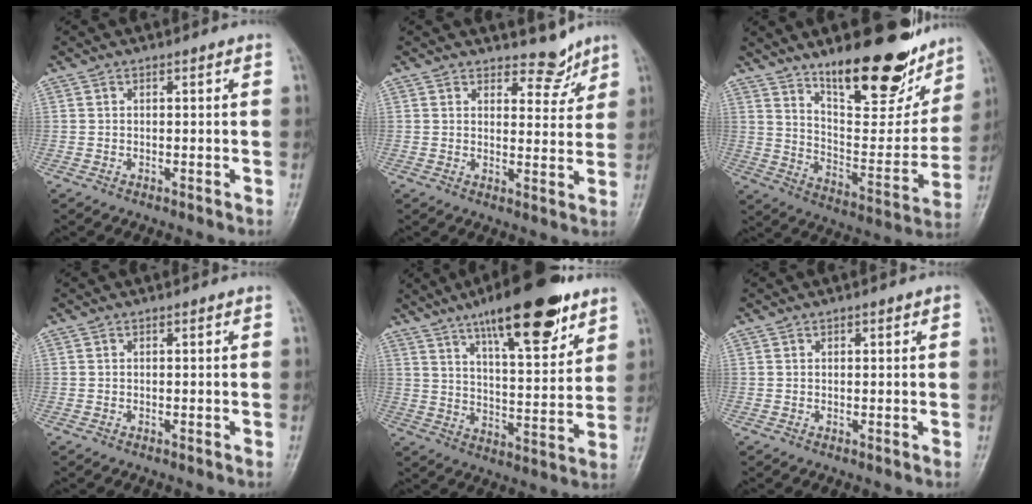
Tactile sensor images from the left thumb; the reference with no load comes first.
{"total": 4.8, "force": [4.2, 2.2, 1.0], "torque": [0.012, -0.036, 0.060]}
{"total": 23.0, "force": [15.8, 8.4, 14.4], "torque": [-0.156, -0.090, 0.246]}
{"total": 0.0}
{"total": 19.3, "force": [12.2, 5.7, 13.9], "torque": [-0.179, -0.052, 0.194]}
{"total": 1.3, "force": [0.5, 0.5, 1.0], "torque": [-0.012, 0.002, 0.007]}